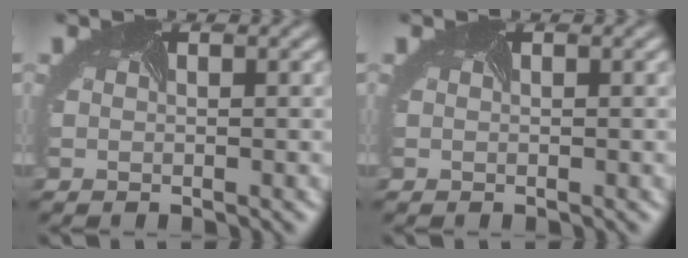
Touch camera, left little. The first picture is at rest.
{"total": 0.0}